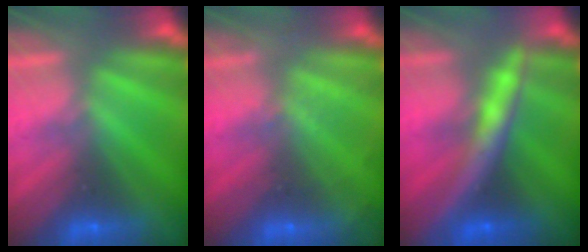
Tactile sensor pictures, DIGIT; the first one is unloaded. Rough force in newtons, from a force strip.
{"total": 1.8}
{"total": 9.8}